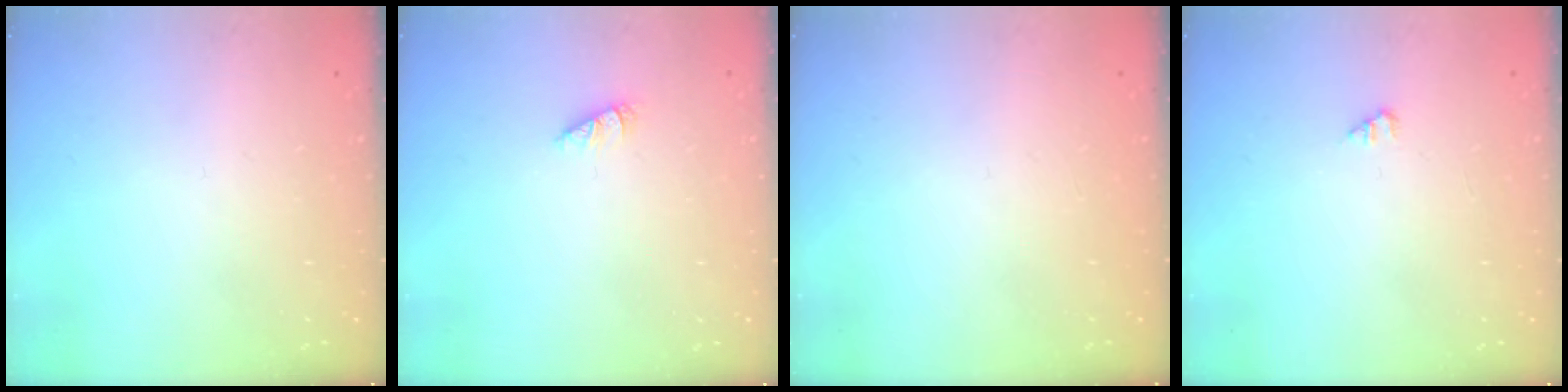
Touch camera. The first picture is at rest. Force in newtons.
{"total": 1.0, "press": 1.0, "slide": 0.2}
{"total": 0.0}
{"total": 1.0, "press": 1.0, "slide": 0.2}